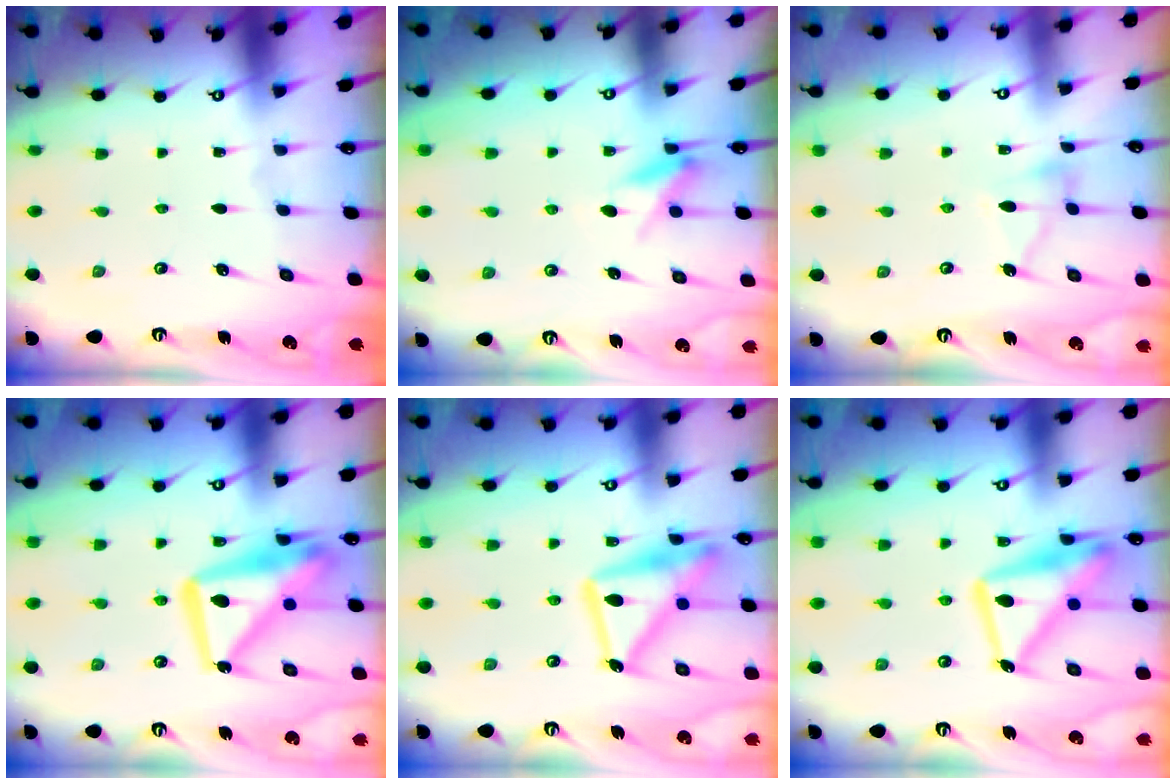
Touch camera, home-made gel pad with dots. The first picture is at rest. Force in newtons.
{"total": 5.9, "press": 5.8, "slide": 1.2}
{"total": 5.9, "press": 5.9, "slide": 0.5}
{"total": 16.4, "press": 16.3, "slide": 1.8}
{"total": 17.6, "press": 17.5, "slide": 1.2}
{"total": 16.7, "press": 16.6, "slide": 1.3}